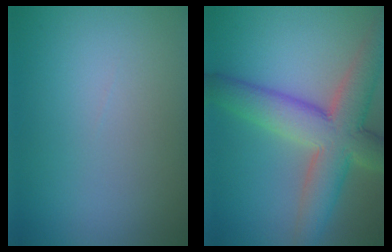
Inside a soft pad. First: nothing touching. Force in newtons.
{"total": 8.9, "press": 8.8, "slide": 0.6}